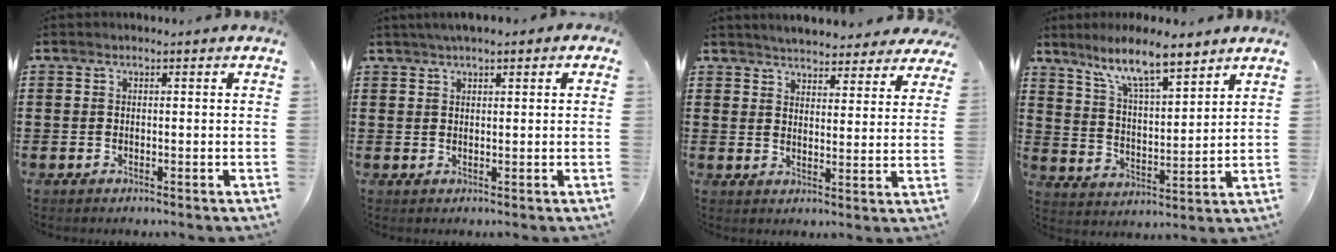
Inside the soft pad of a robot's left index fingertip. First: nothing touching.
{"total": 1.9, "force": [1.3, 0.4, 1.3], "torque": [-0.028, 0.004, 0.023]}
{"total": 4.1, "force": [4.1, 0.4, 0.3], "torque": [-0.025, -0.017, 0.074]}
{"total": 8.6, "force": [7.0, 1.3, 4.8], "torque": [-0.115, -0.025, 0.124]}